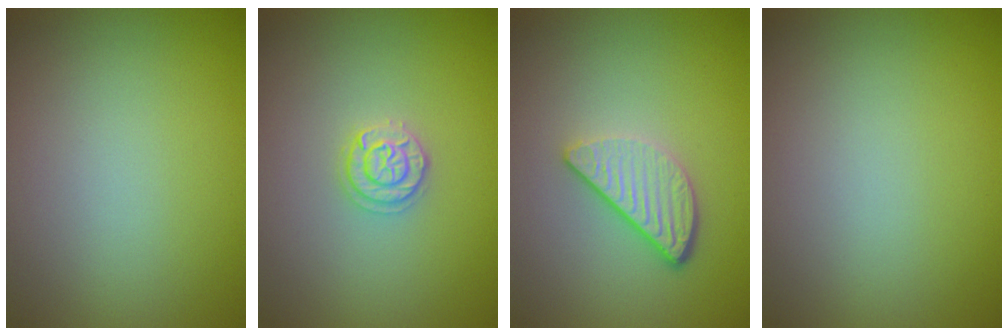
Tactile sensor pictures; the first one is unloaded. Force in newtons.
{"total": 1.7, "press": 1.7, "slide": 0.2}
{"total": 3.4, "press": 2.7, "slide": 2.0}
{"total": 0.0}